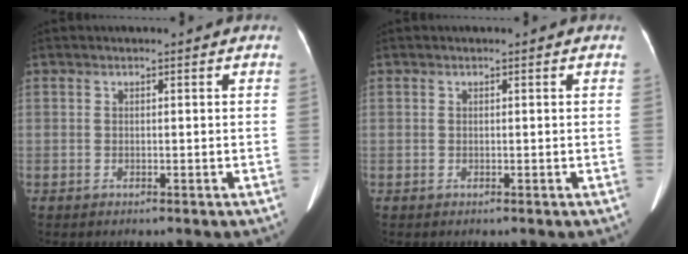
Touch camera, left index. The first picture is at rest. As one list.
[{"total": 0.0}]